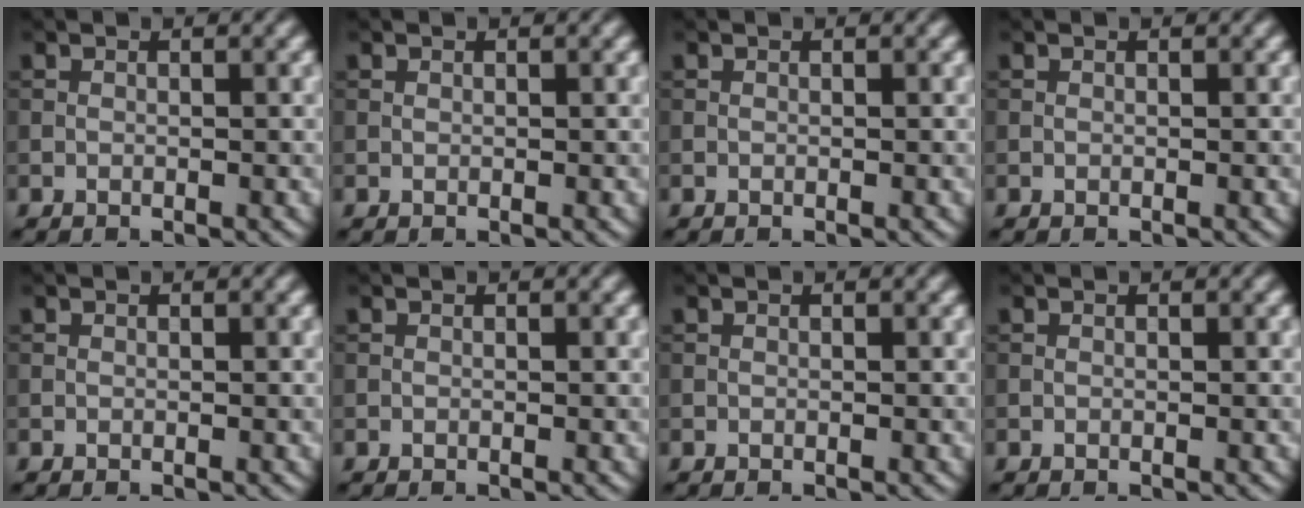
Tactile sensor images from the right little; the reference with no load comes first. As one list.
[{"total": 0.0}, {"total": 0.0}, {"total": 0.0}, {"total": 0.0}, {"total": 0.0}, {"total": 0.0}, {"total": 0.0}]